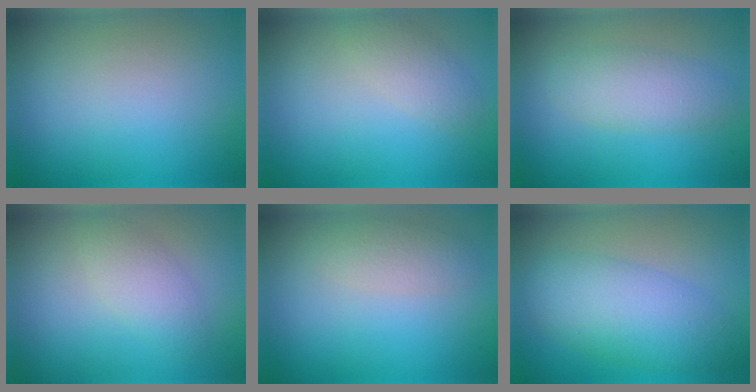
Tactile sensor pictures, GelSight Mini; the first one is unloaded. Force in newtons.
{"total": 2.0, "press": 2.0, "slide": 0.1}
{"total": 3.2, "press": 3.2, "slide": 0.2}
{"total": 2.3, "press": 2.3, "slide": 0.2}
{"total": 1.9, "press": 1.9, "slide": 0.0}
{"total": 6.1, "press": 6.1, "slide": 0.0}